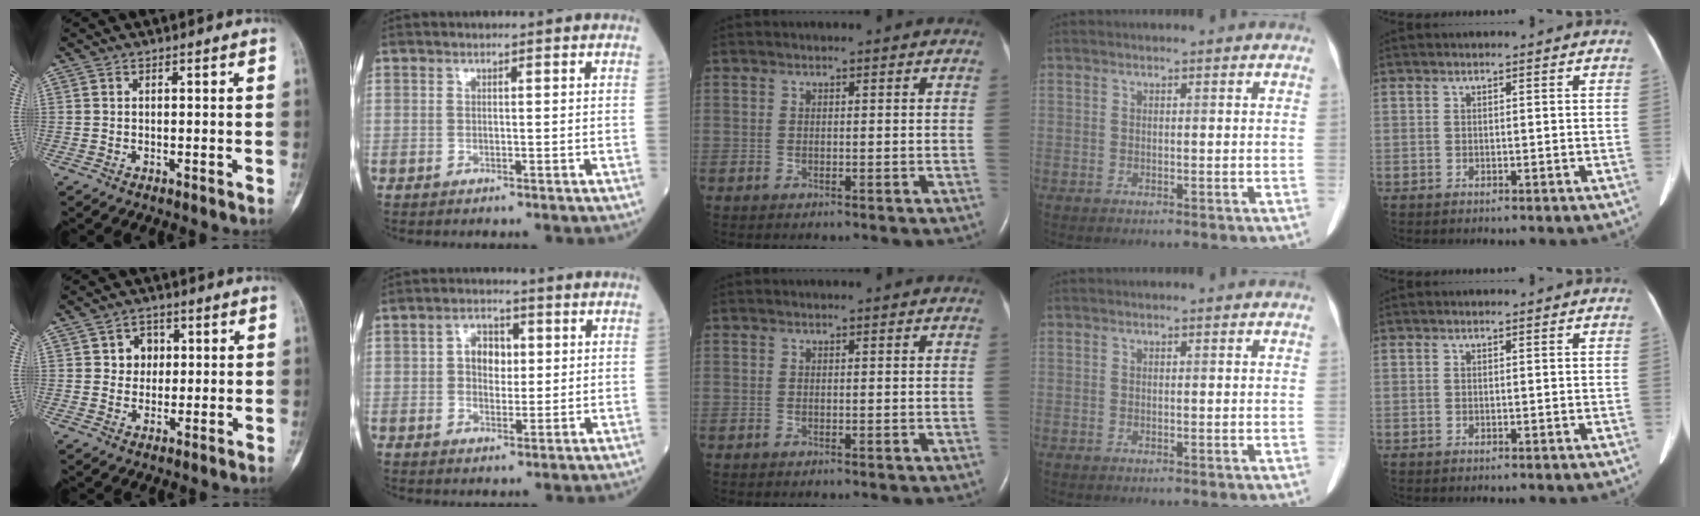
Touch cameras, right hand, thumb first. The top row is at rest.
{"thumb": {"total": 4.9, "force": [1.0, 4.3, 2.0], "torque": [0.006, 0.003, 0.011]}, "index": {"total": 5.8, "force": [1.0, 3.9, 4.2], "torque": [-0.085, 0.019, 0.021]}}